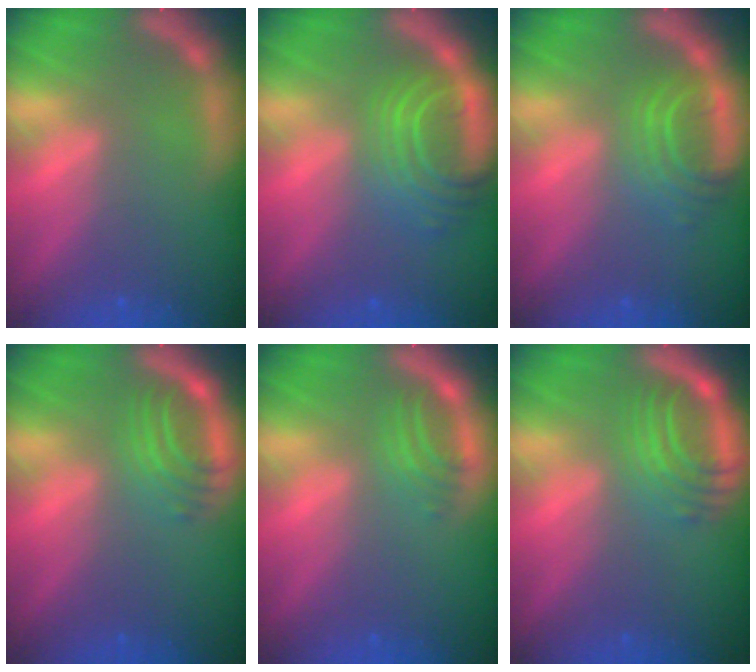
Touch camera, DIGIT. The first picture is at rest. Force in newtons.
{"total": 7.0}
{"total": 4.5}
{"total": 4.0}
{"total": 2.5}
{"total": 5.5}